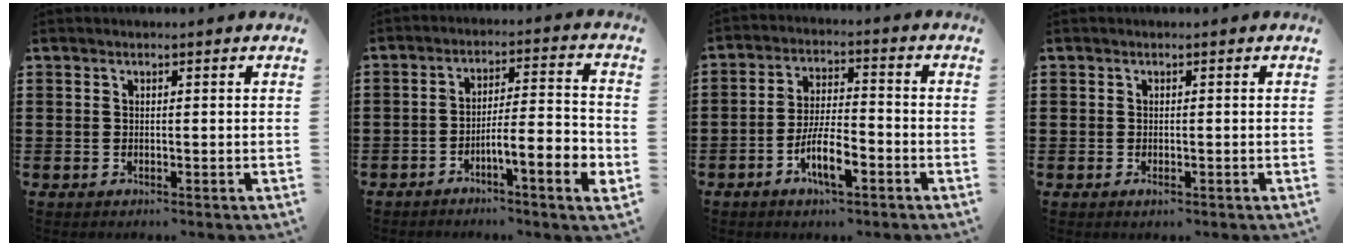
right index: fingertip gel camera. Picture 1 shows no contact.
{"total": 6.7, "force": [-3.6, 1.0, 5.5], "torque": [-0.084, -0.007, -0.068]}
{"total": 7.6, "force": [-3.6, 2.6, 6.2], "torque": [-0.135, -0.005, -0.071]}
{"total": 0.6, "force": [-0.4, 0.2, 0.4], "torque": [-0.010, -0.007, -0.006]}